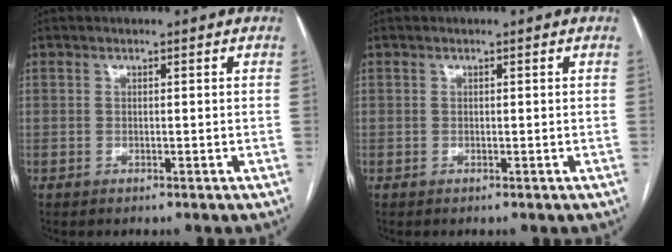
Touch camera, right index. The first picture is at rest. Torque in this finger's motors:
{"motor_torque": [0.04, 0.02, 0.01, 0.00]}